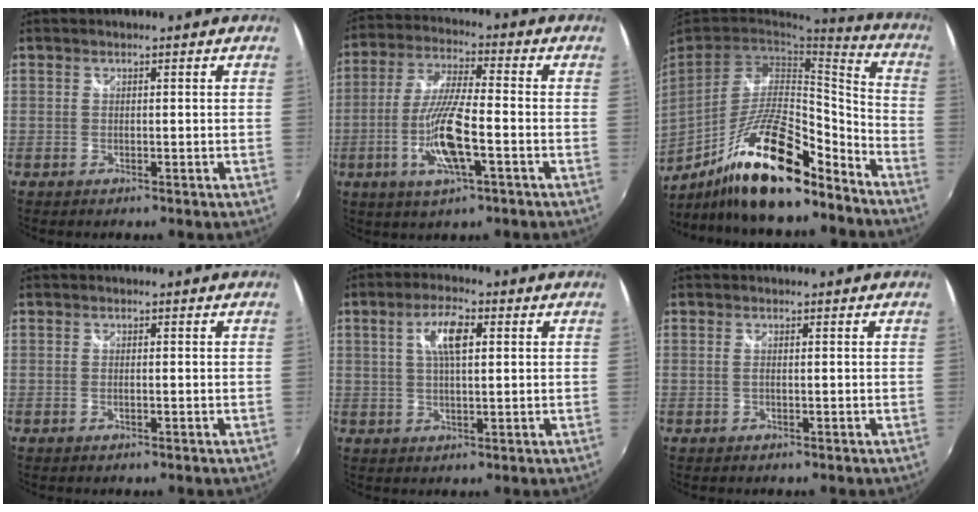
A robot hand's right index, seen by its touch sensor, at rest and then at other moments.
{"total": 12.4, "force": [-4.0, 2.5, 11.5], "torque": [-0.235, -0.008, -0.076]}
{"total": 21.2, "force": [-14.6, 5.4, 14.4], "torque": [-0.266, -0.013, -0.252]}
{"total": 0.7, "force": [-0.2, 0.1, 0.7], "torque": [-0.014, 0.001, -0.005]}
{"total": 6.4, "force": [1.9, 2.2, 5.8], "torque": [-0.105, 0.010, 0.034]}
{"total": 0.9, "force": [-0.2, -0.2, 0.9], "torque": [-0.015, 0.000, -0.005]}